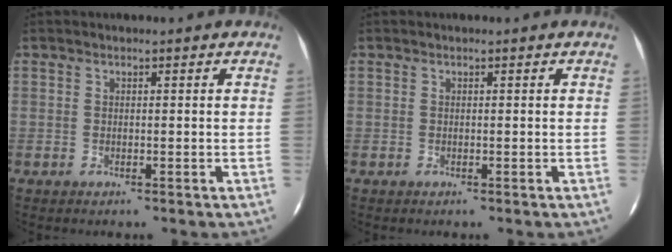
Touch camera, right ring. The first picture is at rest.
{"total": 0.0}